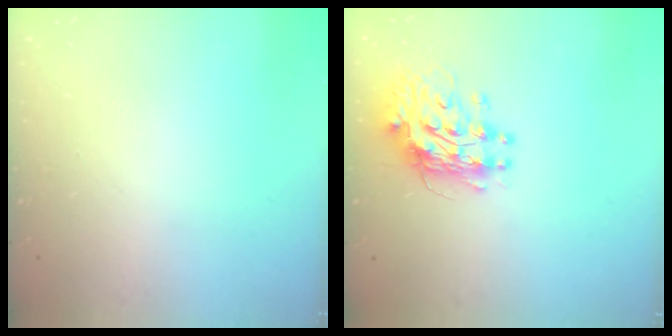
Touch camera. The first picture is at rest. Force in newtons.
{"total": 11.0, "press": 10.9, "slide": 1.0}